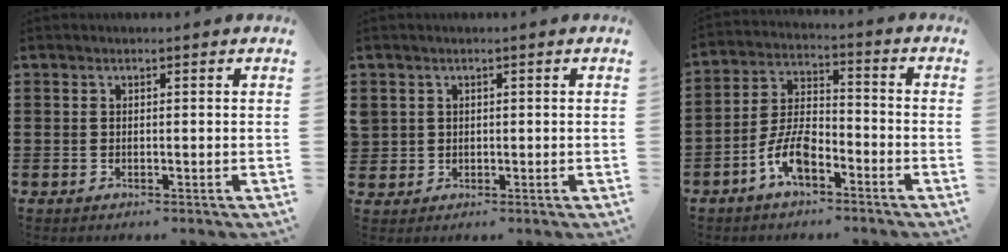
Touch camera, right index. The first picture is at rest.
{"total": 1.5, "force": [0.5, 1.4, 0.1], "torque": [-0.010, 0.005, 0.008]}
{"total": 7.5, "force": [-4.2, 3.3, 5.3], "torque": [-0.121, 0.005, -0.082]}